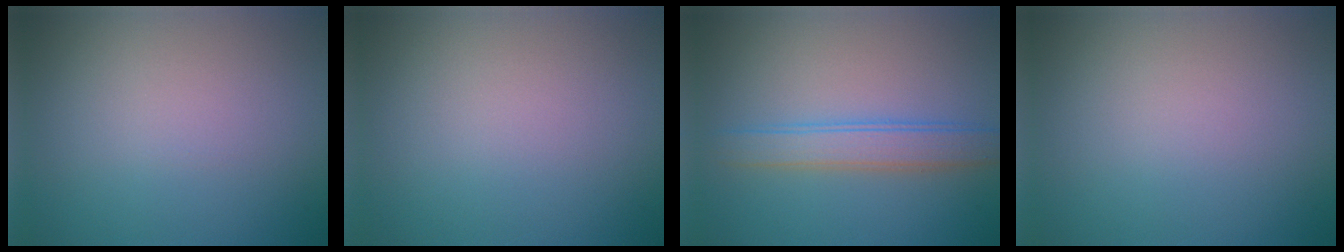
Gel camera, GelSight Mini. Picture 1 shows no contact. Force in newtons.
{"total": 0.0}
{"total": 3.2, "press": 3.2, "slide": 0.4}
{"total": 0.0}